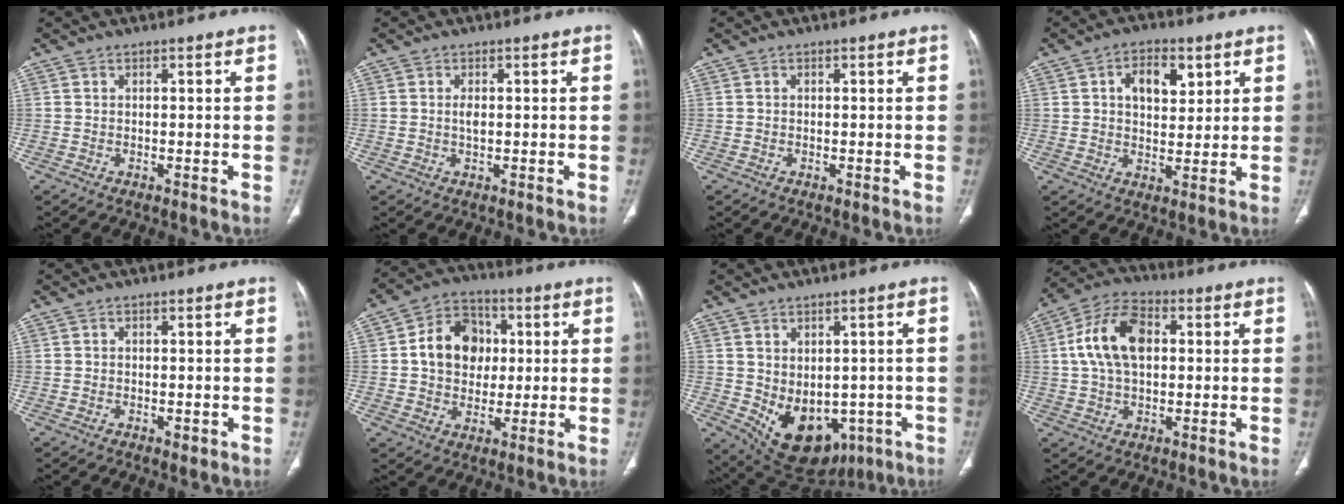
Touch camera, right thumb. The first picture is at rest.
{"total": 1.6, "force": [0.2, 0.7, 1.4], "torque": [-0.028, -0.001, 0.006]}
{"total": 0.0}
{"total": 8.1, "force": [3.1, 4.9, 5.7], "torque": [-0.060, -0.010, 0.048]}
{"total": 1.1, "force": [-0.3, 0.7, 0.8], "torque": [-0.008, -0.002, -0.003]}
{"total": 12.3, "force": [1.5, 10.0, 7.0], "torque": [-0.079, 0.013, 0.020]}
{"total": 14.2, "force": [-3.9, 10.0, 9.2], "torque": [-0.116, 0.003, -0.023]}
{"total": 12.5, "force": [1.9, 7.6, 9.6], "torque": [-0.179, 0.021, 0.029]}